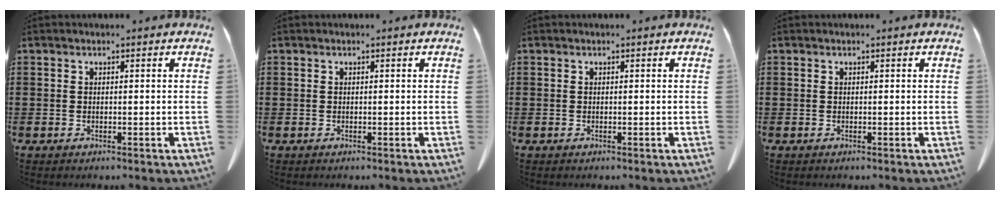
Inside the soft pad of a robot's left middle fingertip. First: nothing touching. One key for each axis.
{"total": 0.0}
{"total": 0.0}
{"total": 0.0}